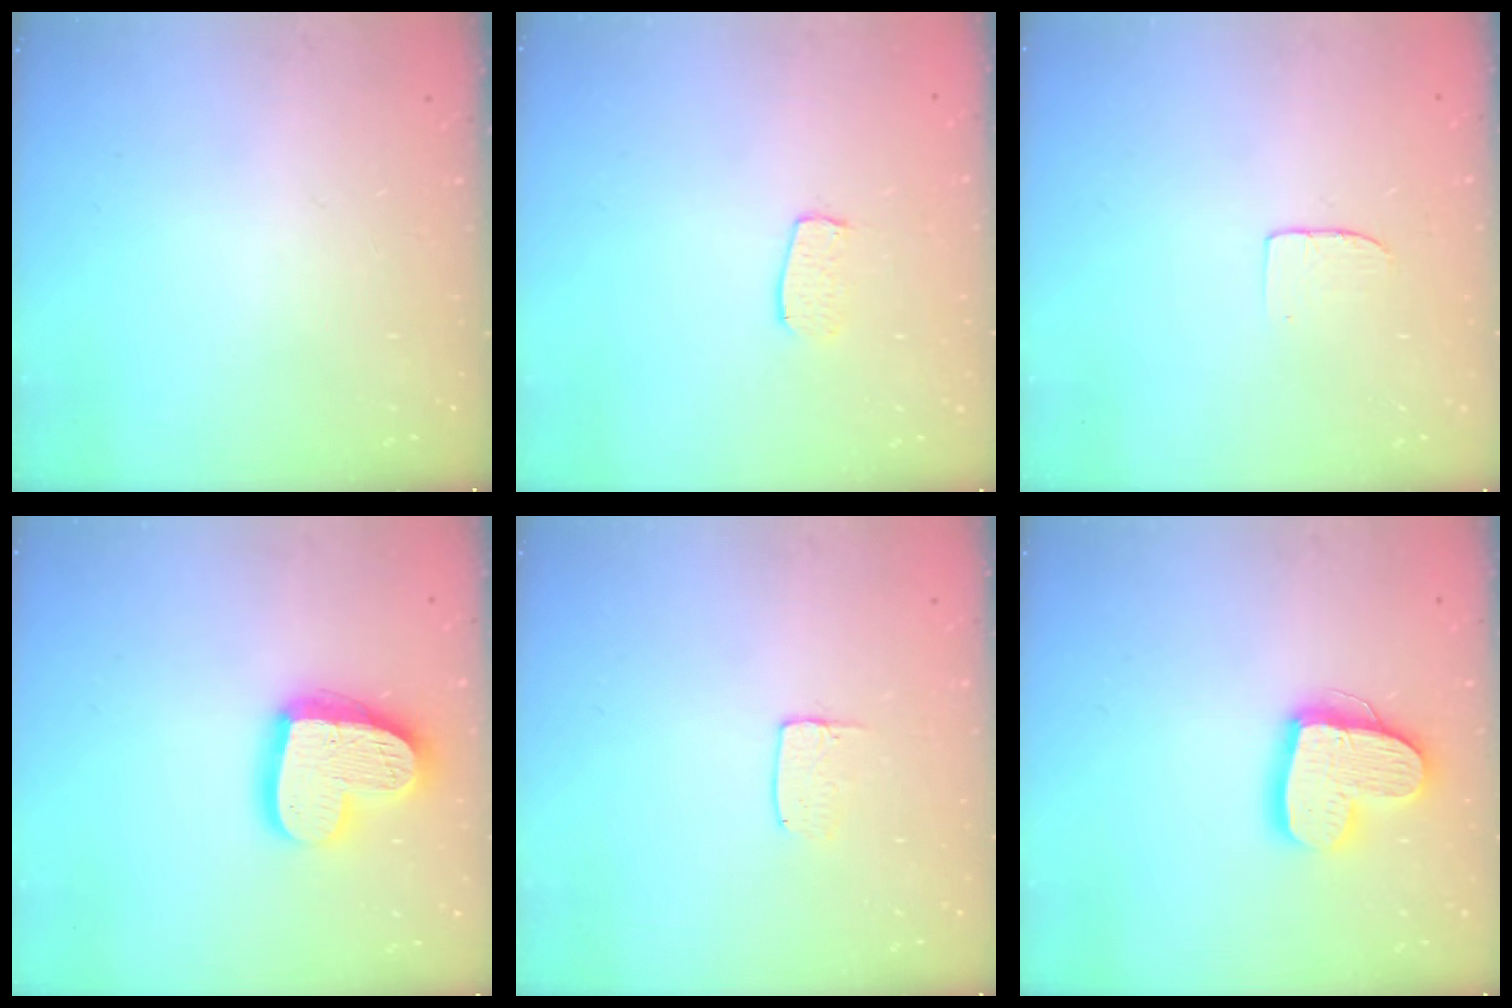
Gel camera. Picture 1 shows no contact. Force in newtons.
{"total": 5.9, "press": 5.9, "slide": 0.3}
{"total": 3.7, "press": 3.7, "slide": 0.3}
{"total": 18.1, "press": 18.0, "slide": 1.5}
{"total": 3.6, "press": 3.6, "slide": 0.3}
{"total": 16.5, "press": 16.5, "slide": 1.6}